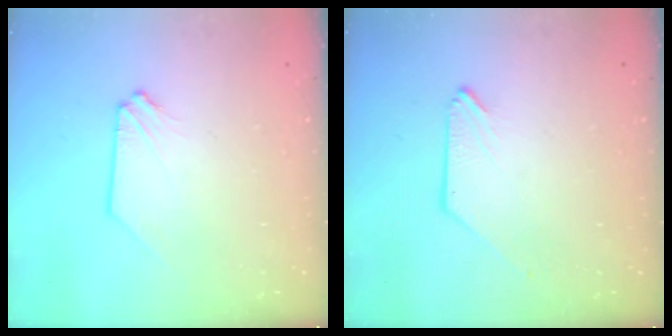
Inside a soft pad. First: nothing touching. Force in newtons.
{"total": 0.0}